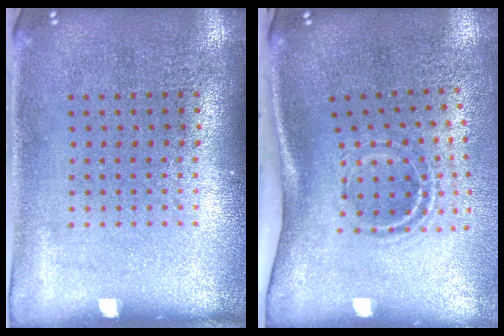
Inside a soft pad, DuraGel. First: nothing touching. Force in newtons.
{"total": 2.1, "press": 1.2, "slide": 1.7}